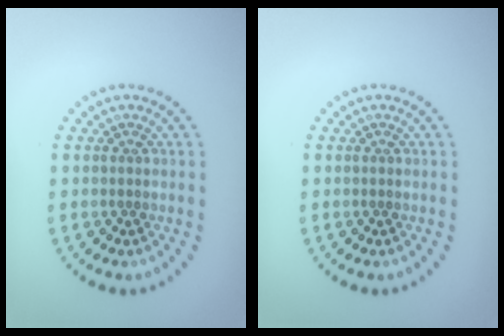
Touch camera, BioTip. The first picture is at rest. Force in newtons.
{"total": 0.0}